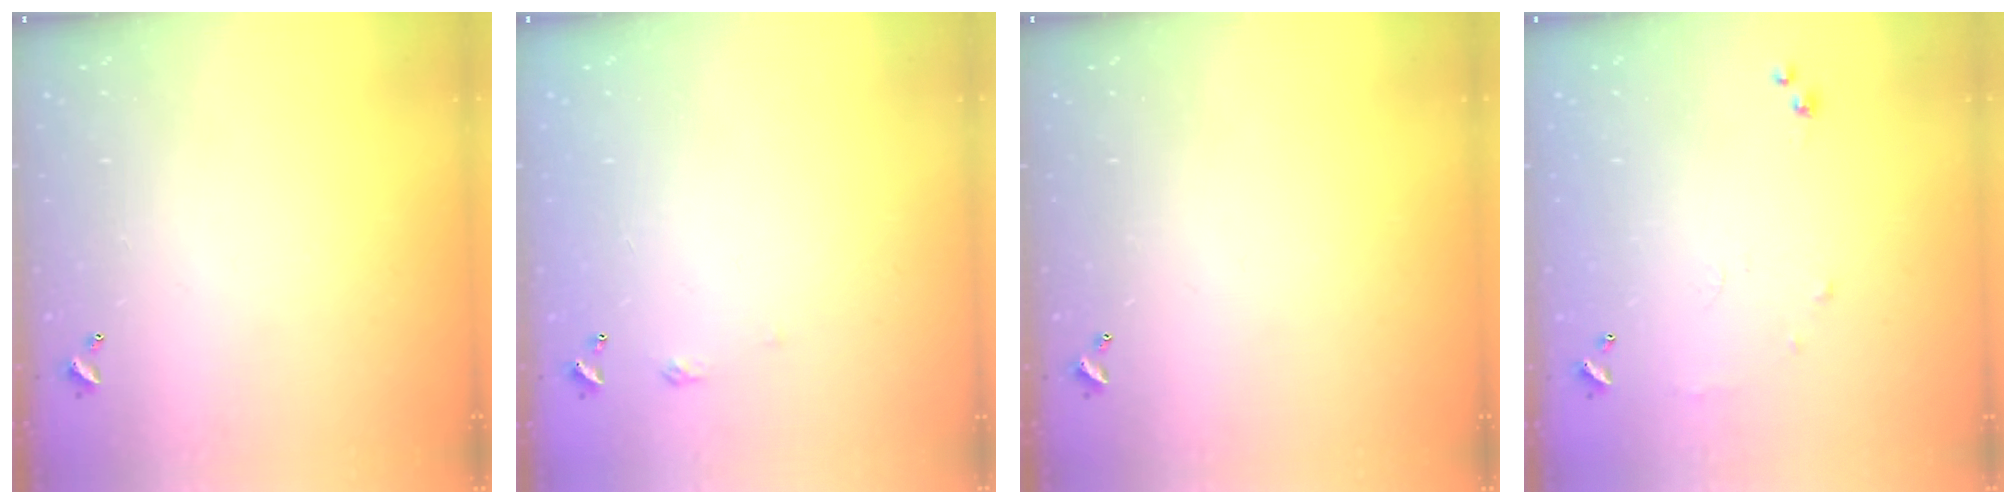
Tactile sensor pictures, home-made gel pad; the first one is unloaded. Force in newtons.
{"total": 2.7, "press": 2.6, "slide": 0.4}
{"total": 0.0}
{"total": 6.0, "press": 5.9, "slide": 1.0}